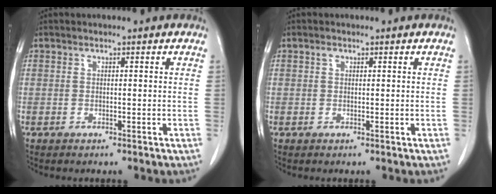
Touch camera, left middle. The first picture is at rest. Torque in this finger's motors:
{"motor_torque": [0.29, 0.21, -0.20, -0.04]}